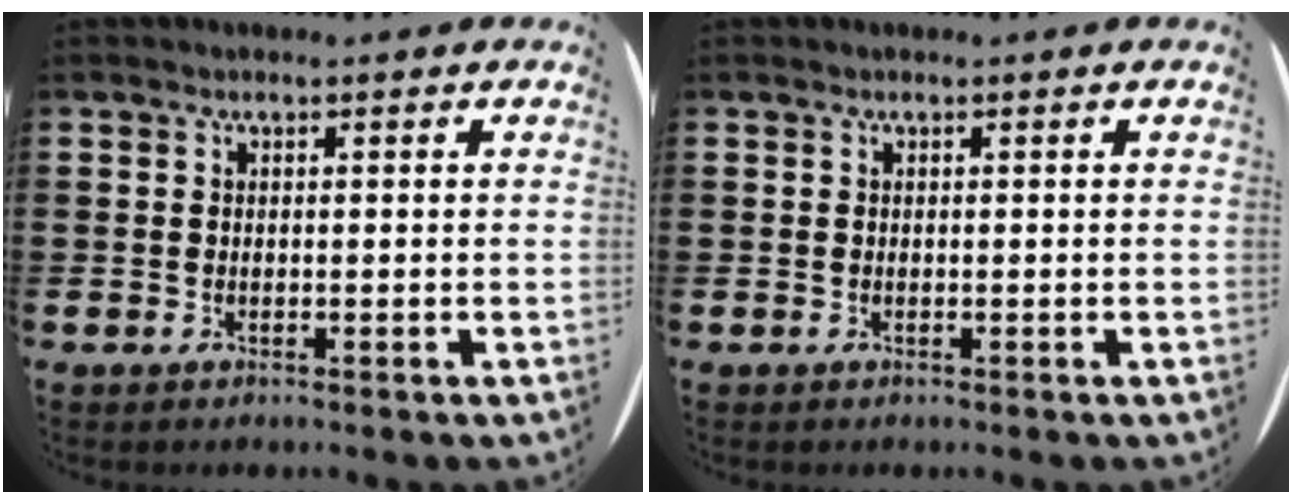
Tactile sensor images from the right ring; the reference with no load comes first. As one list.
[{"total": 0.0}]